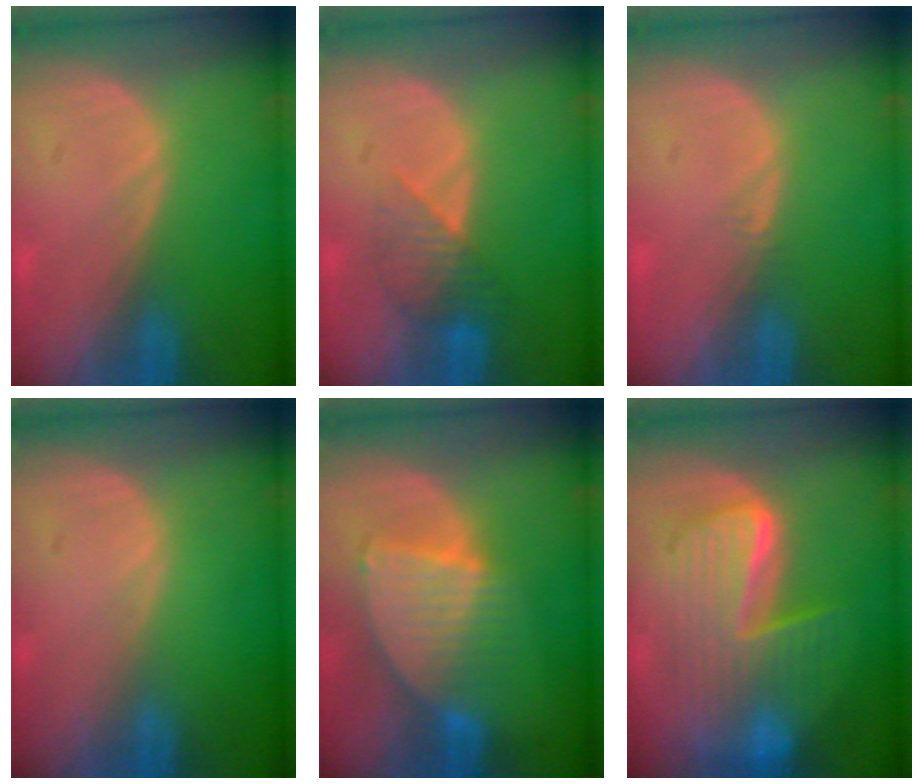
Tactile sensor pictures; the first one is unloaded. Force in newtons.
{"total": 3.9, "press": 3.8, "slide": 1.1}
{"total": 0.5, "press": 0.5, "slide": 0.2}
{"total": 0.0}
{"total": 7.6, "press": 6.9, "slide": 3.3}
{"total": 10.3, "press": 10.3, "slide": 0.9}